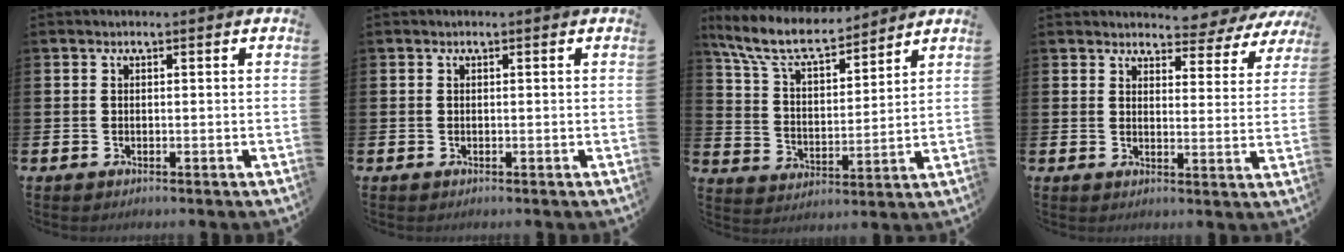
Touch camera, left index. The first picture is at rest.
{"total": 0.0}
{"total": 8.5, "force": [7.5, 2.2, 3.2], "torque": [-0.101, -0.041, 0.135]}
{"total": 3.2, "force": [3.1, 0.8, -0.2], "torque": [-0.003, -0.034, 0.049]}